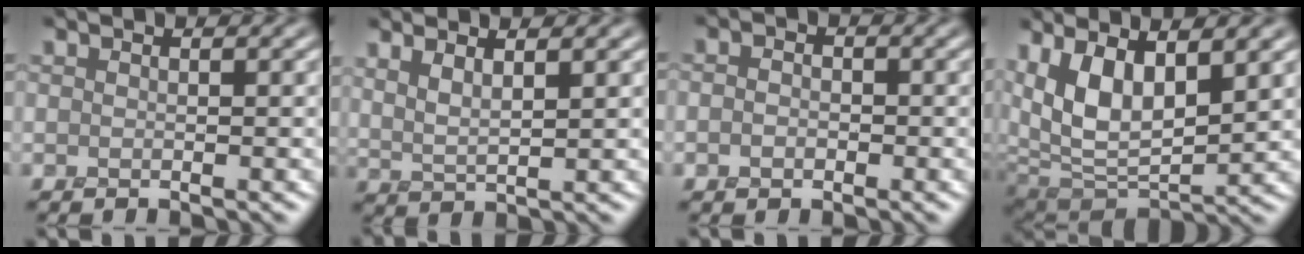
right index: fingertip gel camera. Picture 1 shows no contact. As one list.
[{"total": 2.8, "force": [1.9, 0.5, 2.0], "torque": [-0.039, 0.004, 0.037]}, {"total": 1.5, "force": [-0.8, 1.1, 0.6], "torque": [-0.009, -0.004, -0.021]}, {"total": 9.6, "force": [2.5, 4.4, 8.1], "torque": [-0.166, -0.005, 0.043]}]